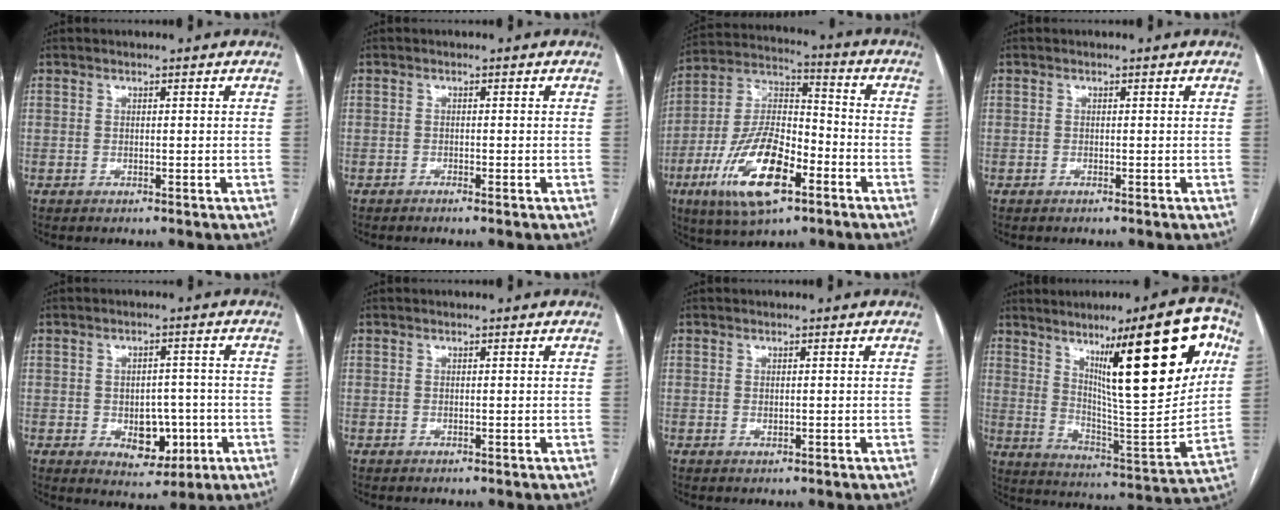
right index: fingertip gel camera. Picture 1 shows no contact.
{"total": 0.7, "force": [-0.5, 0.1, 0.4], "torque": [-0.009, 0.000, -0.008]}
{"total": 17.0, "force": [-7.6, 6.3, 13.8], "torque": [-0.278, 0.002, -0.132]}
{"total": 0.0}
{"total": 6.7, "force": [-1.8, 4.3, 4.8], "torque": [-0.057, 0.008, -0.014]}
{"total": 0.0}
{"total": 0.6, "force": [0.0, 0.3, 0.5], "torque": [-0.009, -0.001, 0.002]}
{"total": 24.1, "force": [10.4, 3.4, 21.5], "torque": [-0.293, 0.002, 0.159]}